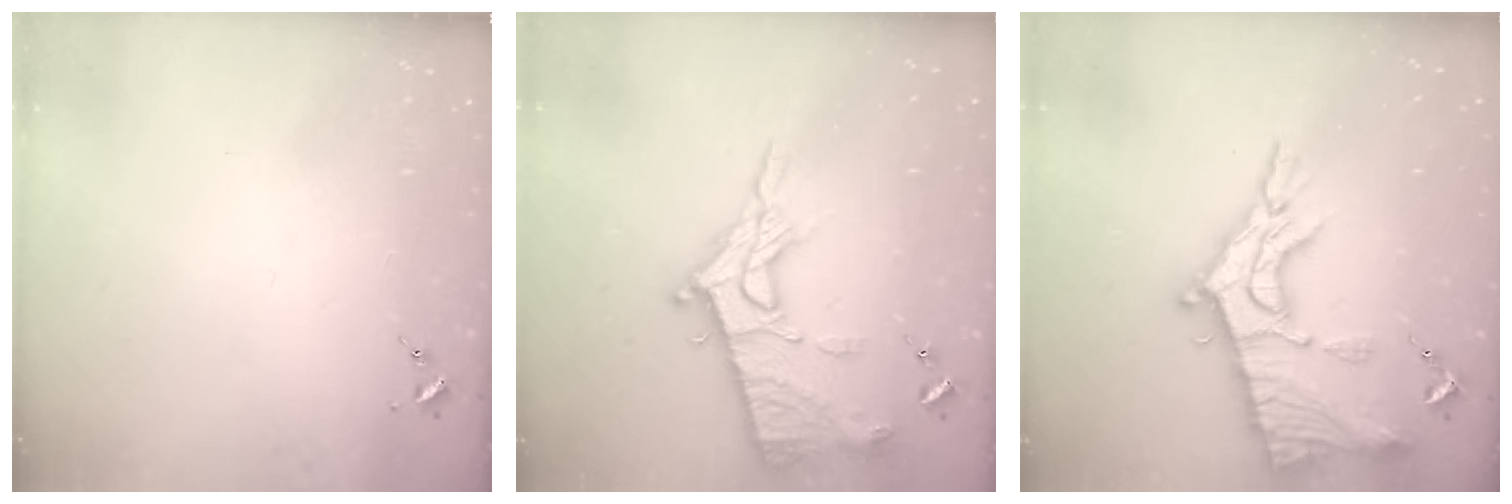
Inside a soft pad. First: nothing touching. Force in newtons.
{"total": 15.7, "press": 15.7, "slide": 1.3}
{"total": 20.7, "press": 20.6, "slide": 2.0}